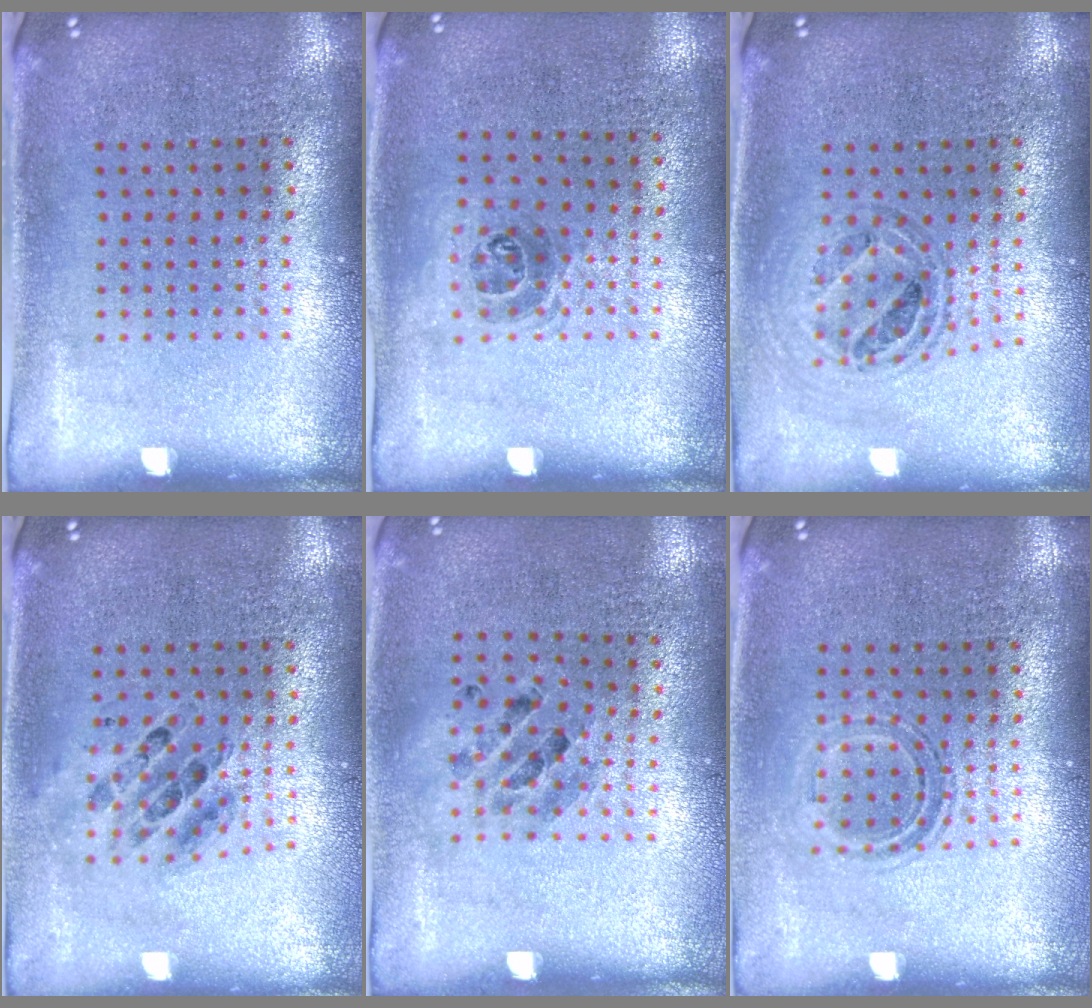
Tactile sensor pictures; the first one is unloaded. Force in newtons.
{"total": 1.0, "press": 0.7, "slide": 0.6}
{"total": 0.8, "press": 0.8, "slide": 0.1}
{"total": 0.7, "press": 0.6, "slide": 0.2}
{"total": 0.8, "press": 0.8, "slide": 0.0}
{"total": 1.1, "press": 1.0, "slide": 0.5}